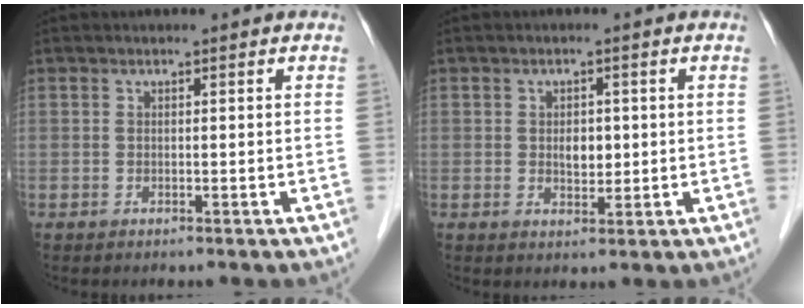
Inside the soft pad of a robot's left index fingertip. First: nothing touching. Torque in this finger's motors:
{"motor_torque": [0.11, 0.08, 0.02, 0.01]}